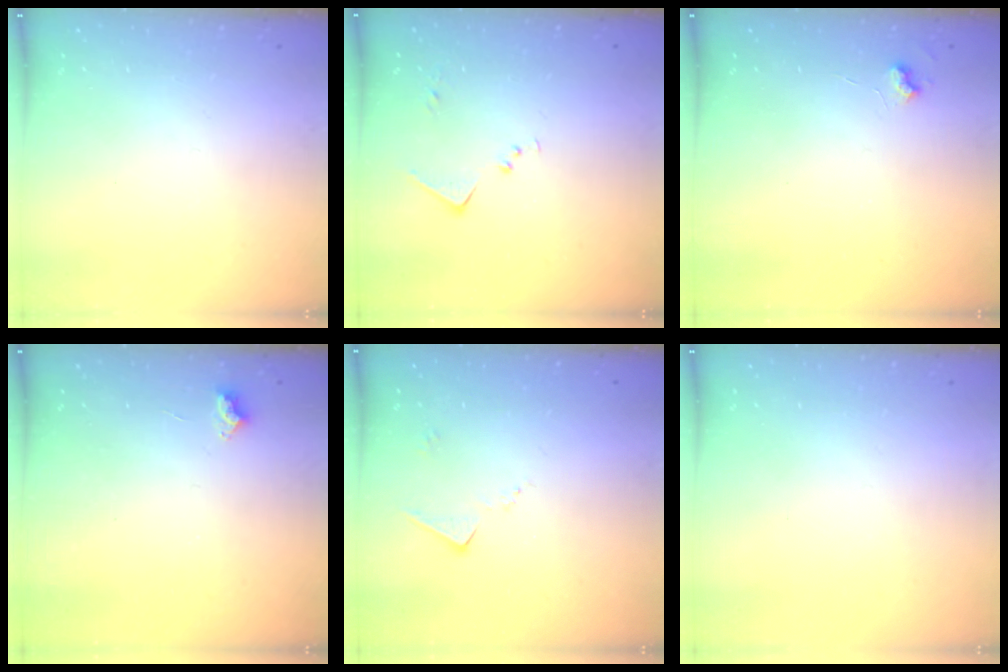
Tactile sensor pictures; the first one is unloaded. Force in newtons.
{"total": 6.9, "press": 6.9, "slide": 0.5}
{"total": 3.6, "press": 3.6, "slide": 0.4}
{"total": 2.4, "press": 2.4, "slide": 0.4}
{"total": 7.4, "press": 7.4, "slide": 0.2}
{"total": 0.0}